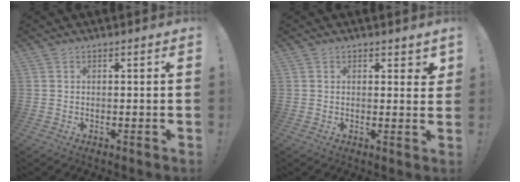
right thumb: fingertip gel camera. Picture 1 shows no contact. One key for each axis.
{"total": 2.3, "fx": 1.6, "fy": 1.3, "fz": 0.9, "tx": -0.004, "ty": -0.007, "tz": 0.027}